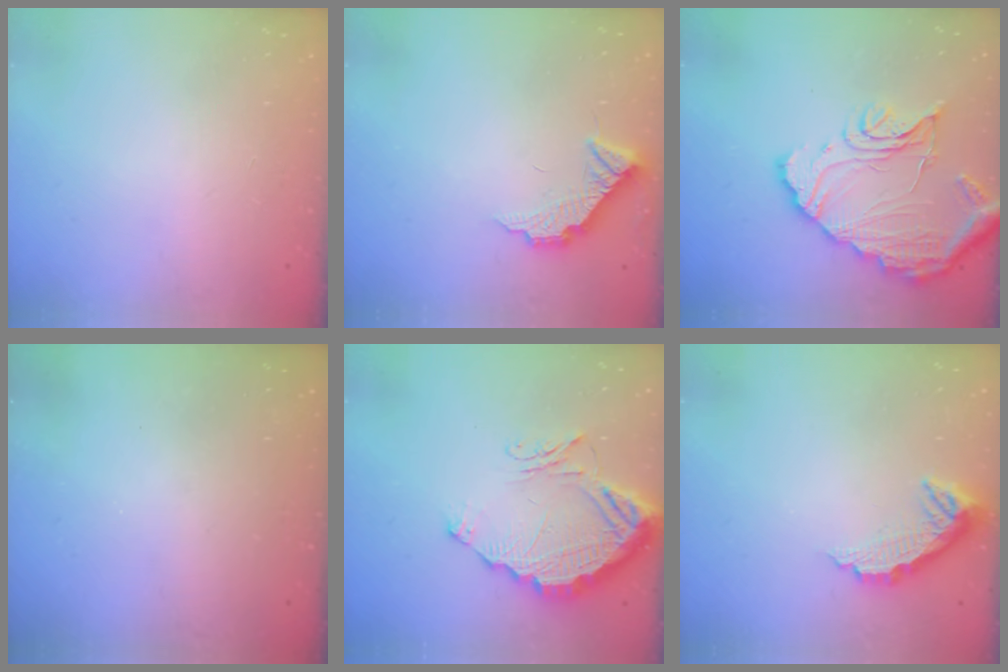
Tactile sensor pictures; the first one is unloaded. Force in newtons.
{"total": 10.3, "press": 10.3, "slide": 0.2}
{"total": 16.8, "press": 16.7, "slide": 1.6}
{"total": 3.1, "press": 3.1, "slide": 0.1}
{"total": 13.9, "press": 13.8, "slide": 1.0}
{"total": 10.0, "press": 10.0, "slide": 0.6}